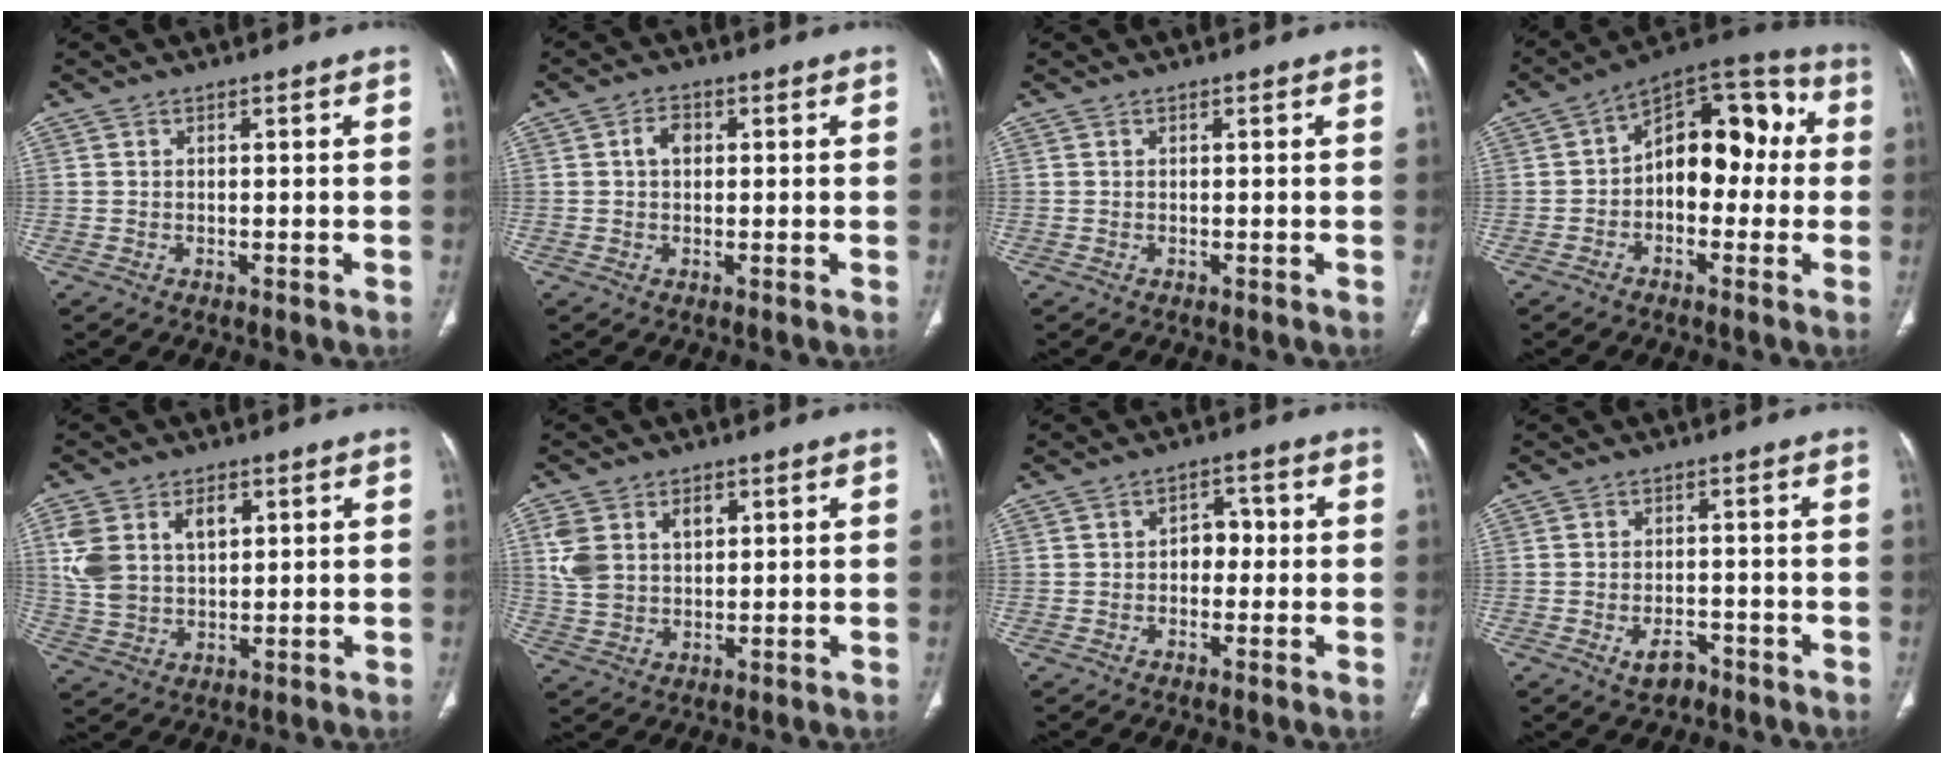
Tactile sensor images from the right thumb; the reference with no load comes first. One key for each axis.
{"total": 3.1, "fx": 0.6, "fy": 2.2, "fz": 2.1, "tx": -0.032, "ty": 0.009, "tz": 0.008}
{"total": 0.0}
{"total": 14.7, "fx": 0.2, "fy": 9.3, "fz": 11.4, "tx": -0.111, "ty": 0.050, "tz": -0.014}
{"total": 11.0, "fx": 3.6, "fy": 7.1, "fz": 7.6, "tx": -0.140, "ty": 0.000, "tz": 0.076}
{"total": 8.8, "fx": 2.9, "fy": 6.2, "fz": 5.6, "tx": -0.098, "ty": 0.001, "tz": 0.064}
{"total": 5.2, "fx": 0.0, "fy": 3.7, "fz": 3.6, "tx": -0.025, "ty": 0.017, "tz": -0.007}
{"total": 3.7, "fx": -2.2, "fy": 2.2, "fz": 2.1, "tx": -0.031, "ty": 0.014, "tz": -0.031}